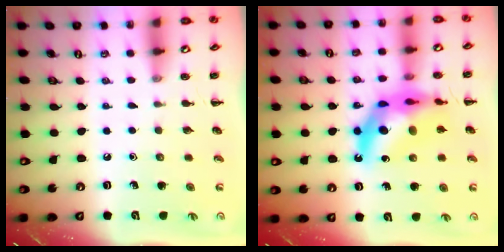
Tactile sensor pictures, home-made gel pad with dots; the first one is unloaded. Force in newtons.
{"total": 15.6, "press": 15.0, "slide": 4.5}